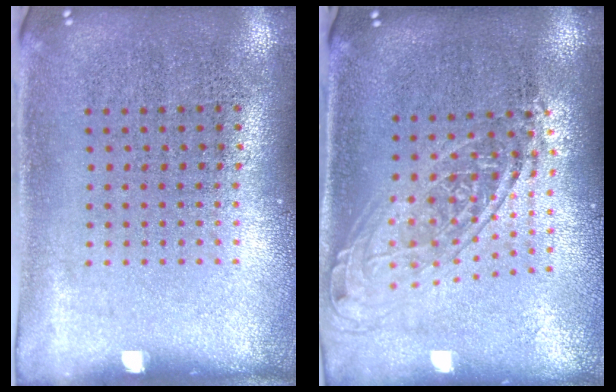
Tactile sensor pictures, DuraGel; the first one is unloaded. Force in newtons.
{"total": 1.7, "press": 1.3, "slide": 1.0}